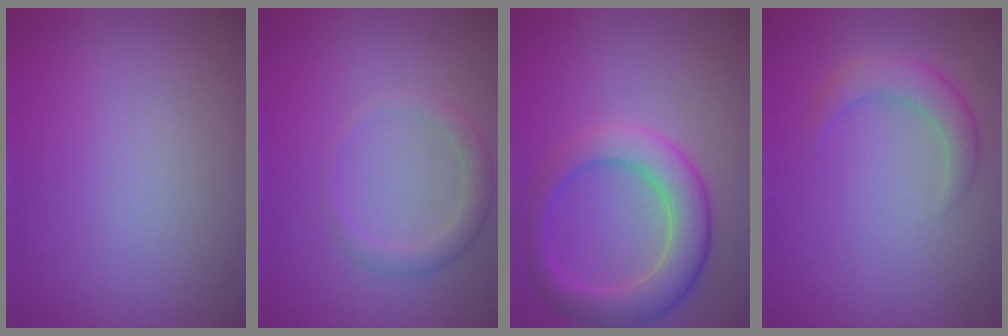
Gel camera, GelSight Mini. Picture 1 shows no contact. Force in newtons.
{"total": 2.0, "press": 2.0, "slide": 0.2}
{"total": 5.6, "press": 5.5, "slide": 0.3}
{"total": 3.0, "press": 3.0, "slide": 0.1}